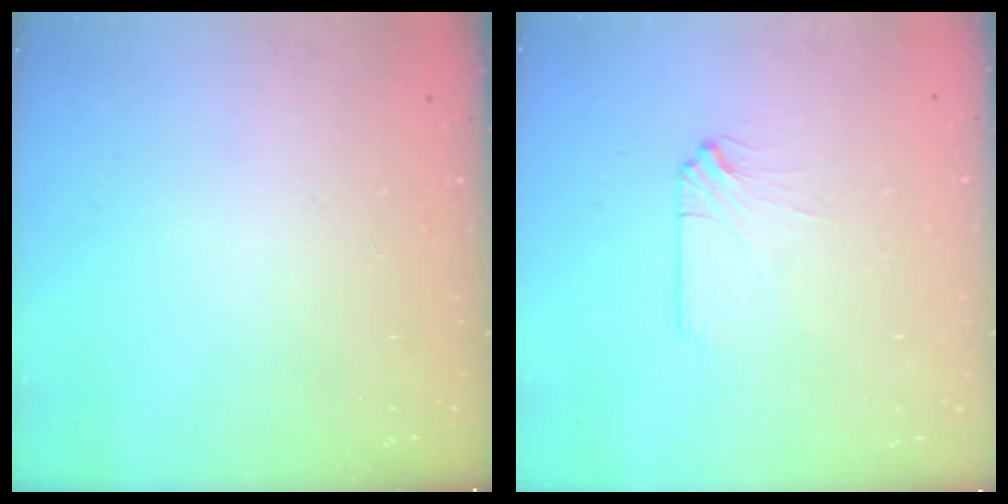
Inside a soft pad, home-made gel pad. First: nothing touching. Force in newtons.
{"total": 2.5, "press": 2.5, "slide": 0.4}